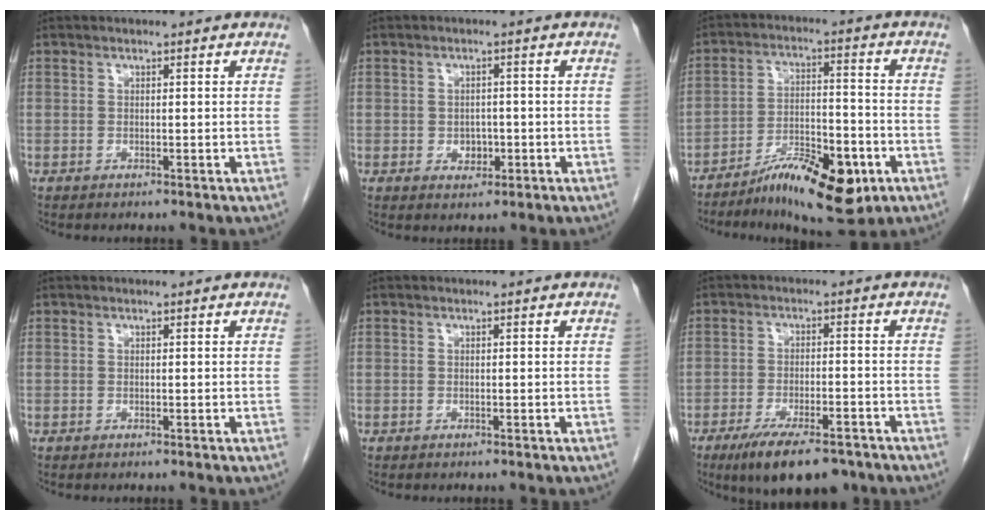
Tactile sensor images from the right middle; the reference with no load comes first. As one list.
[{"total": 2.6, "force": [-0.7, 1.9, 1.6], "torque": [-0.019, 0.004, -0.004]}, {"total": 13.3, "force": [-7.4, 3.8, 10.5], "torque": [-0.167, -0.005, -0.114]}, {"total": 0.0}, {"total": 0.0}, {"total": 11.2, "force": [-8.1, 3.3, 7.0], "torque": [-0.110, -0.013, -0.128]}]